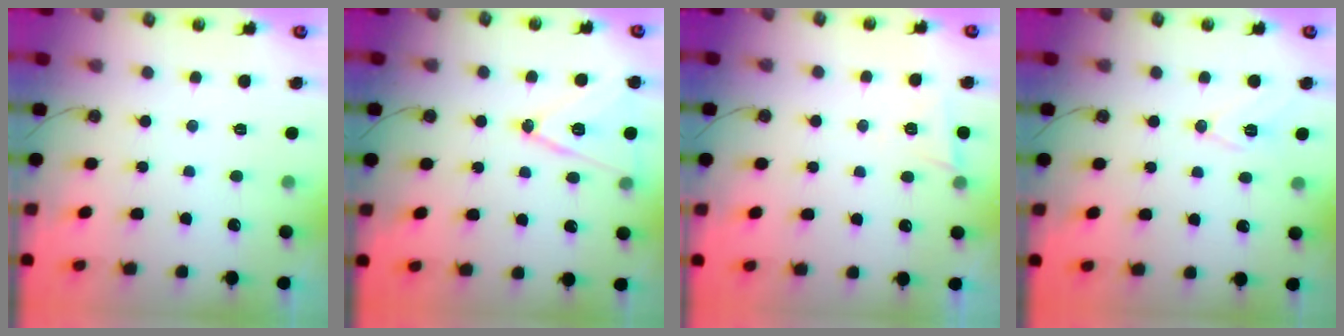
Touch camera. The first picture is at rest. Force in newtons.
{"total": 13.1, "press": 12.7, "slide": 3.2}
{"total": 4.5, "press": 3.7, "slide": 2.6}
{"total": 8.4, "press": 7.5, "slide": 3.8}